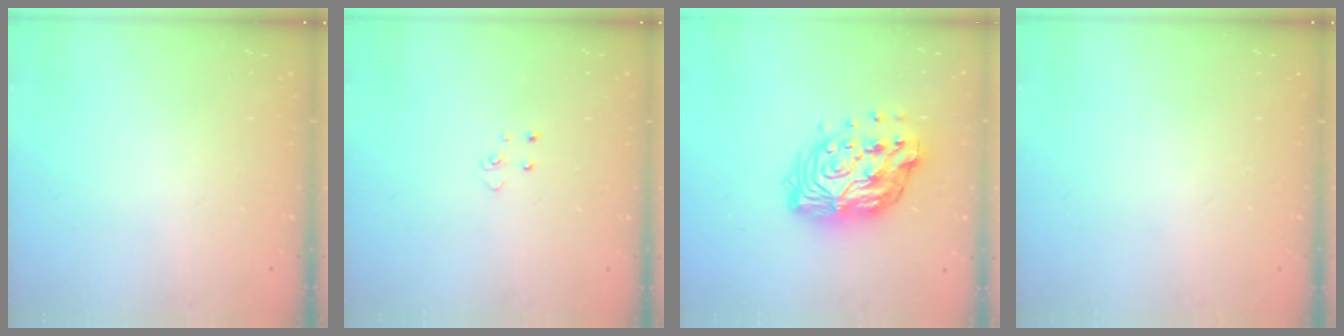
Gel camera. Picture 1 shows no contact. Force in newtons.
{"total": 3.8, "press": 3.8, "slide": 0.4}
{"total": 16.0, "press": 16.0, "slide": 1.1}
{"total": 0.0}